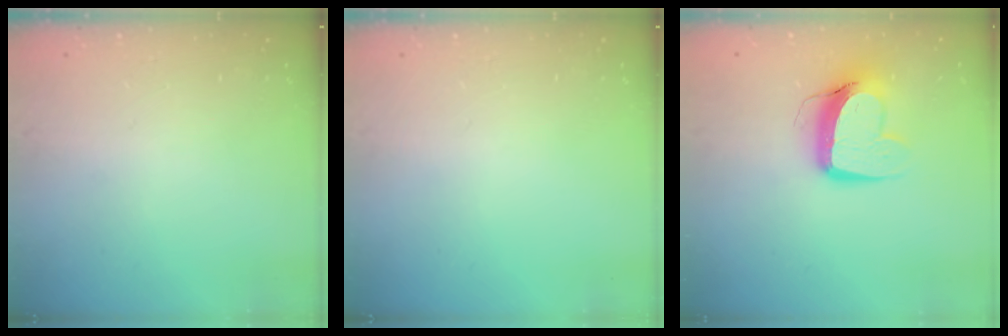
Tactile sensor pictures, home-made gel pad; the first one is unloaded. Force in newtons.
{"total": 0.0}
{"total": 11.6, "press": 11.5, "slide": 1.3}